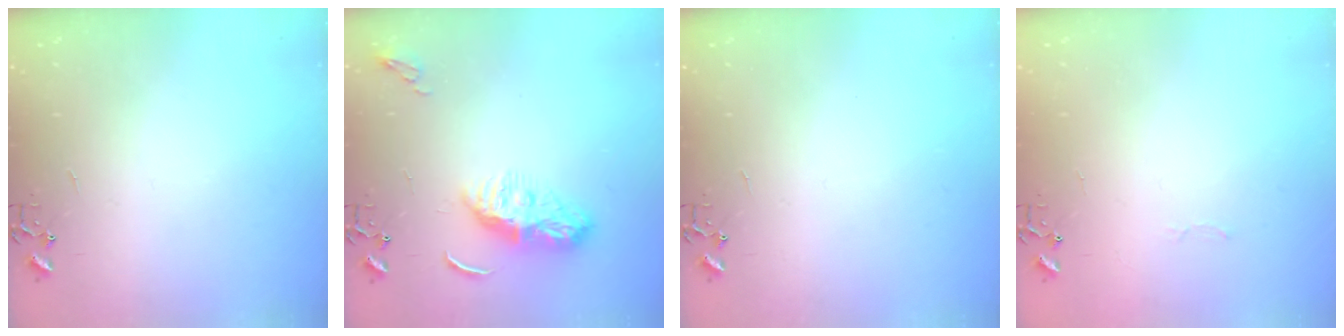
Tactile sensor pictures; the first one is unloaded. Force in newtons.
{"total": 8.5, "press": 8.5, "slide": 0.3}
{"total": 0.0}
{"total": 2.5, "press": 2.5, "slide": 0.4}